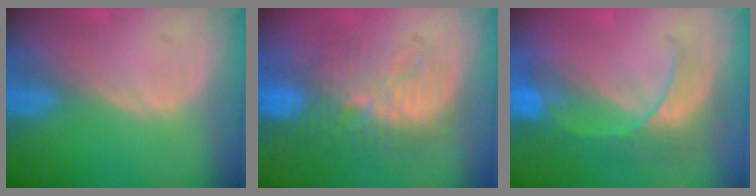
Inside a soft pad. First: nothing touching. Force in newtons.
{"total": 9.5, "press": 9.1, "slide": 2.6}
{"total": 8.0, "press": 7.1, "slide": 3.8}